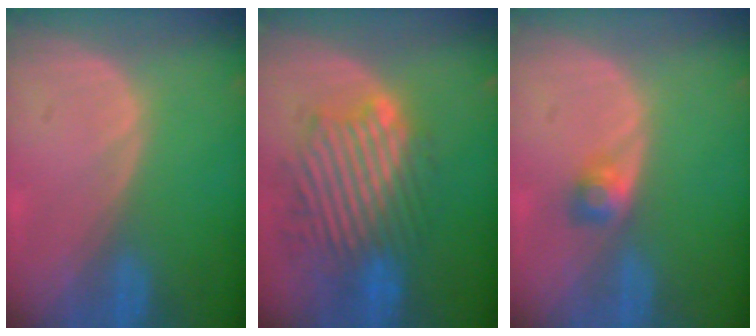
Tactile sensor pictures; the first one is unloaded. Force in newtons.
{"total": 10.7, "press": 10.1, "slide": 3.7}
{"total": 2.5, "press": 2.3, "slide": 1.0}